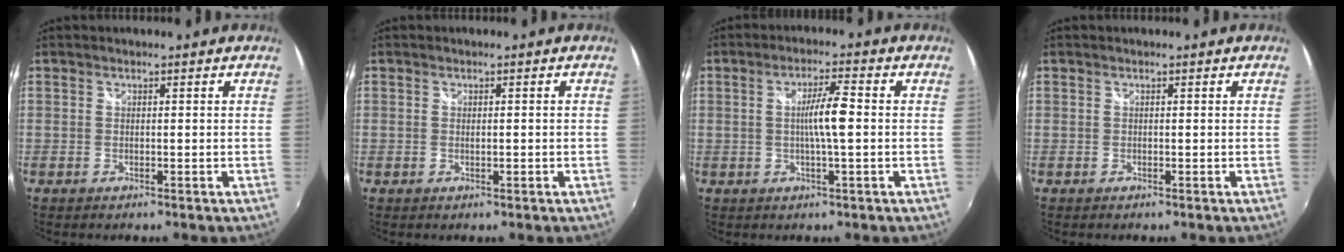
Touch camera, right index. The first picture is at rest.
{"total": 1.0, "force": [-0.3, 0.4, 0.9], "torque": [-0.014, -0.001, -0.003]}
{"total": 5.7, "force": [-0.2, 0.1, 5.7], "torque": [-0.100, 0.001, -0.002]}
{"total": 0.0}